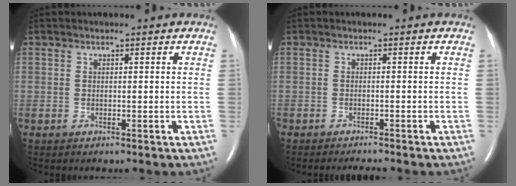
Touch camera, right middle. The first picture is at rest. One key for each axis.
{"total": 1.8, "fx": -1.7, "fy": -0.1, "fz": 0.5, "tx": -0.010, "ty": -0.006, "tz": -0.024}